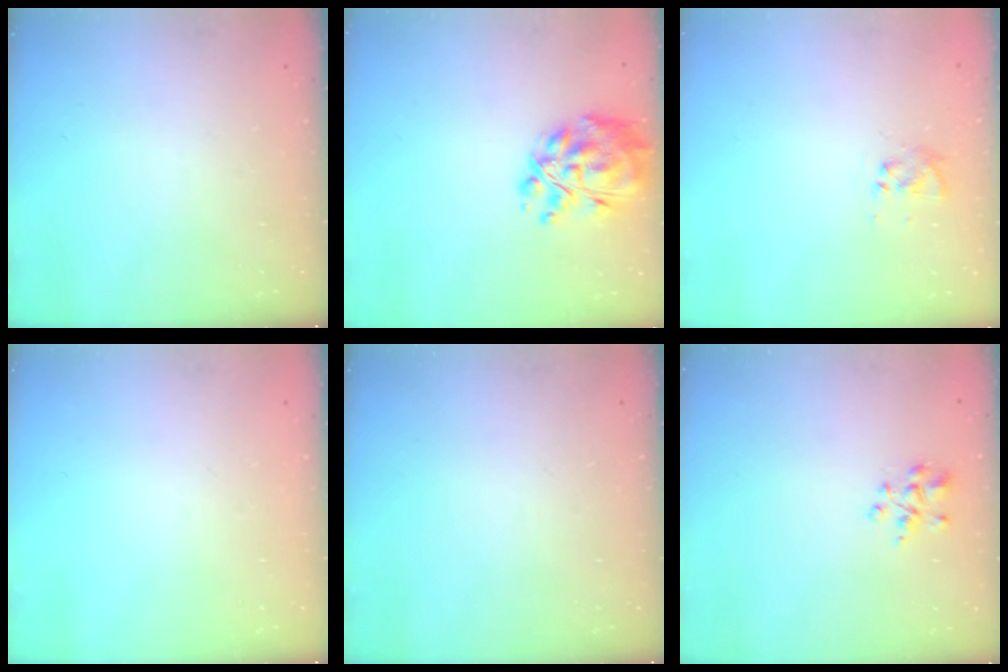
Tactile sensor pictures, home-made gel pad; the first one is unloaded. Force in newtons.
{"total": 12.6, "press": 12.0, "slide": 4.0}
{"total": 4.1, "press": 4.0, "slide": 0.7}
{"total": 0.0}
{"total": 0.0}
{"total": 3.9, "press": 3.9, "slide": 0.2}